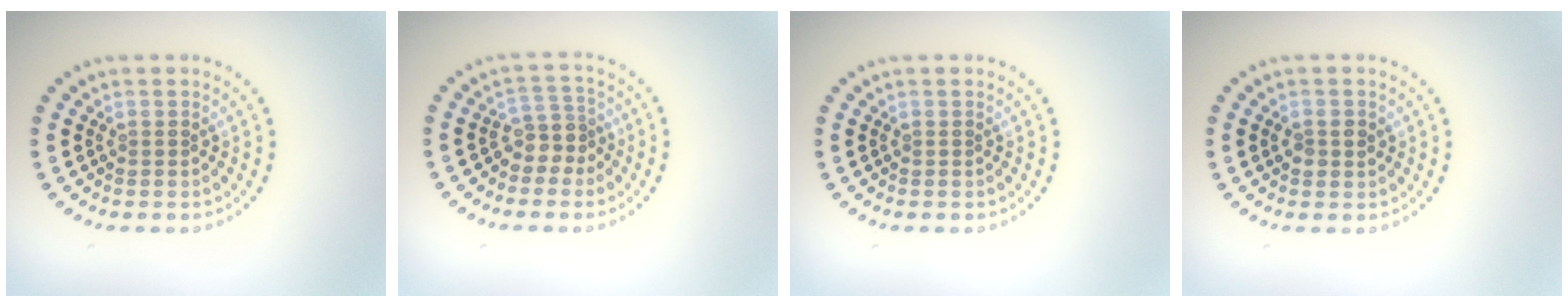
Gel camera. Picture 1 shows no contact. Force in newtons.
{"total": 2.5, "press": 2.1, "slide": 1.5}
{"total": 0.0}
{"total": 1.4, "press": 1.4, "slide": 0.2}